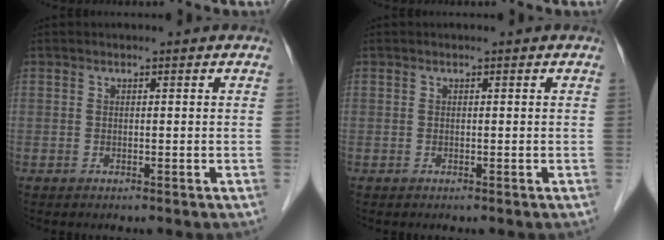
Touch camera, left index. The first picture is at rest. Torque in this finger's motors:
{"motor_torque": [0.00, 0.00, 0.00, 0.00]}